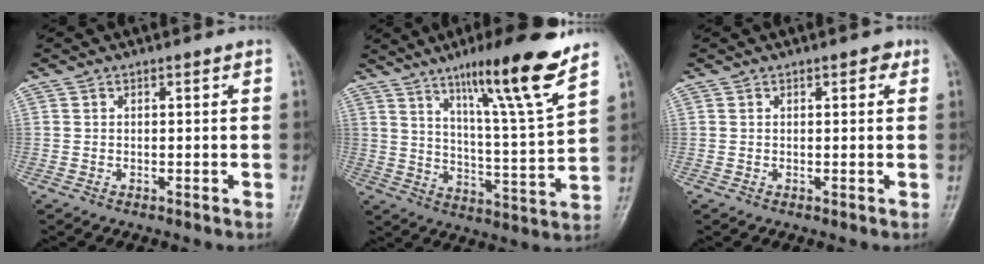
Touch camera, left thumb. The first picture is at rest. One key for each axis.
{"total": 17.4, "fx": 11.3, "fy": 1.3, "fz": 13.1, "tx": -0.191, "ty": -0.065, "tz": 0.182}
{"total": 1.8, "fx": 0.8, "fy": 1.1, "fz": 1.1, "tx": -0.001, "ty": 0.000, "tz": 0.008}